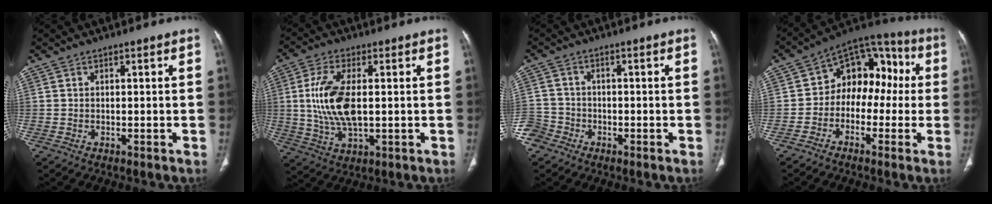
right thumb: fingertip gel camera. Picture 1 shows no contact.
{"total": 12.0, "force": [0.8, 5.6, 10.6], "torque": [-0.224, -0.005, 0.020]}
{"total": 5.3, "force": [-3.3, 4.0, 0.7], "torque": [-0.008, 0.019, -0.070]}
{"total": 13.4, "force": [-0.5, 9.6, 9.4], "torque": [-0.079, 0.053, -0.027]}